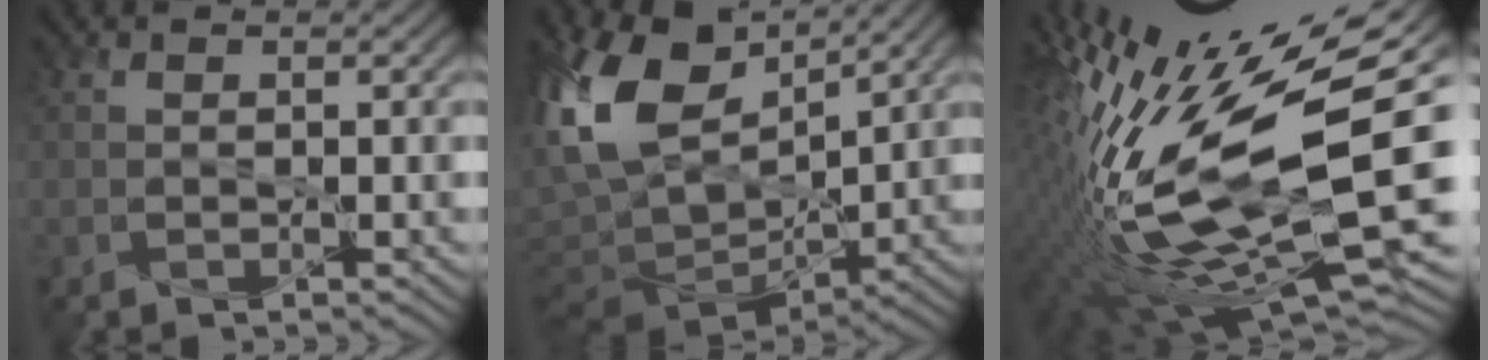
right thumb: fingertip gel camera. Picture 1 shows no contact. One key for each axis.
{"total": 13.9, "fx": 4.2, "fy": 8.5, "fz": 10.1, "tx": -0.249, "ty": 0.009, "tz": 0.076}
{"total": 20.5, "fx": 2.6, "fy": 7.6, "fz": 18.9, "tx": -0.375, "ty": -0.033, "tz": 0.054}